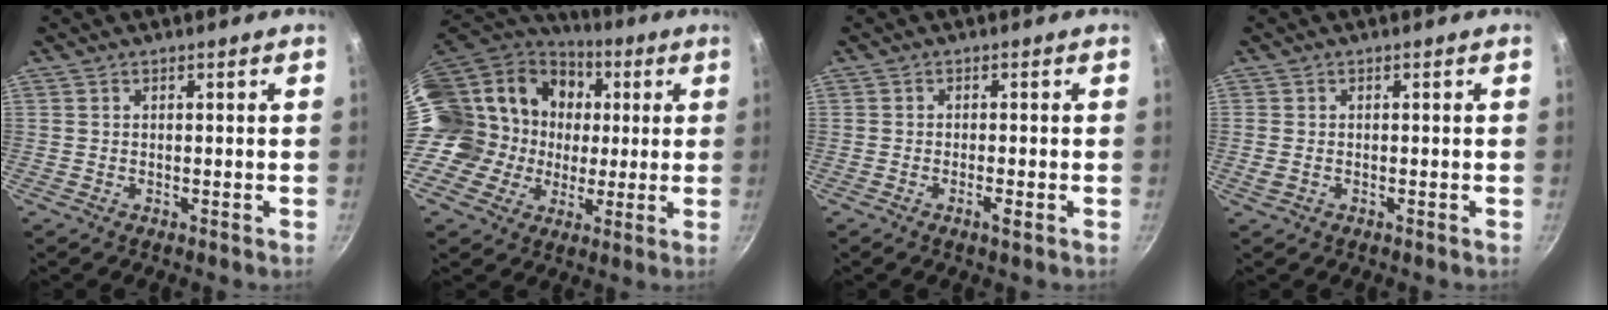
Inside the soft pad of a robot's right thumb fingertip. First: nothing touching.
{"total": 21.5, "force": [2.8, 18.0, 11.4], "torque": [-0.185, 0.031, 0.050]}
{"total": 2.0, "force": [-0.9, 0.4, 1.7], "torque": [-0.036, 0.005, -0.018]}
{"total": 1.7, "force": [-0.4, 1.3, 1.1], "torque": [-0.022, -0.001, -0.006]}